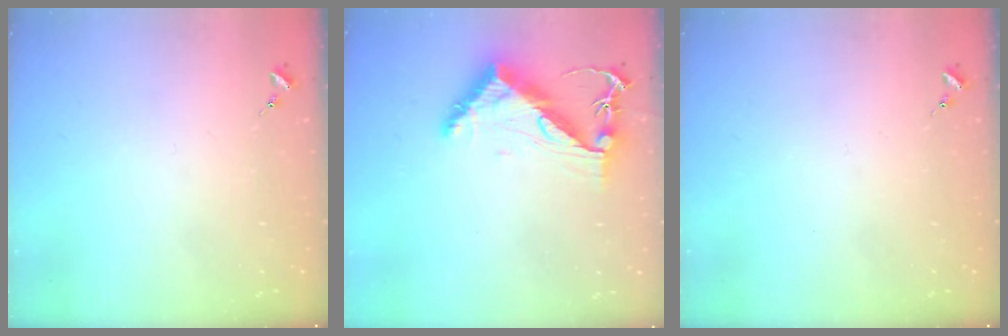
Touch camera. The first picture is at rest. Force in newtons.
{"total": 8.6, "press": 8.5, "slide": 1.1}
{"total": 0.0}